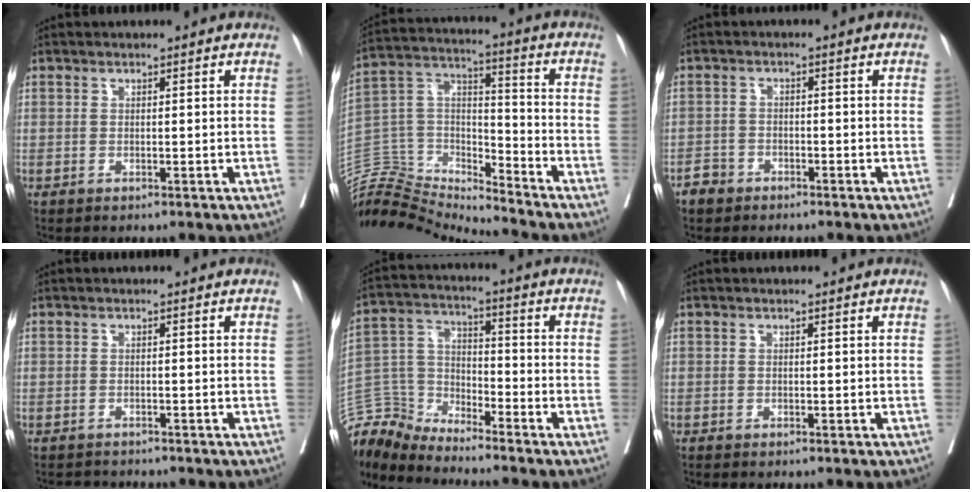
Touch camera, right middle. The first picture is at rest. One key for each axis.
{"total": 14.6, "fx": -14.6, "fy": -0.1, "fz": 0.0, "tx": 0.007, "ty": 0.059, "tz": -0.274}
{"total": 2.5, "fx": -1.9, "fy": 1.7, "fz": 0.3, "tx": -0.009, "ty": 0.007, "tz": -0.033}
{"total": 1.7, "fx": -1.7, "fy": -0.1, "fz": -0.1, "tx": 0.003, "ty": -0.010, "tz": -0.028}
{"total": 8.5, "fx": -8.4, "fy": 0.4, "fz": -1.0, "tx": 0.016, "ty": 0.034, "tz": -0.167}
{"total": 0.0}